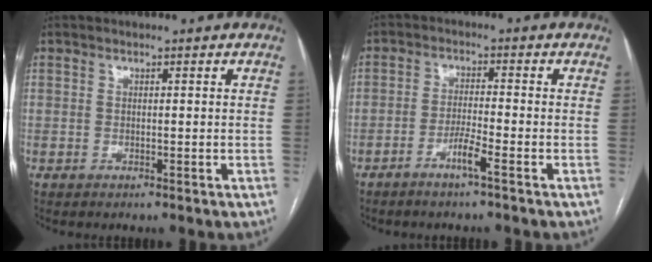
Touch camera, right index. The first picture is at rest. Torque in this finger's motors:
{"motor_torque": [0.22, -0.21, 0.19, 0.02]}